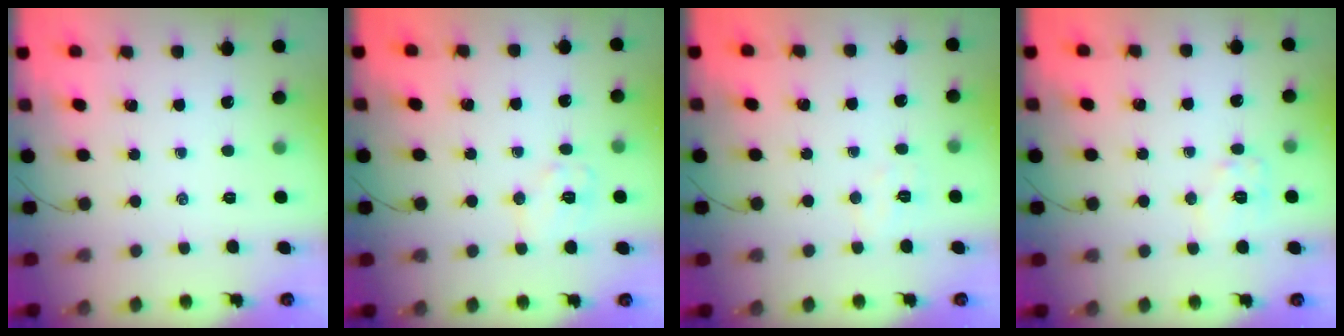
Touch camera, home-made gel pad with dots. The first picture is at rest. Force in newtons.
{"total": 7.6, "press": 7.5, "slide": 1.0}
{"total": 4.3, "press": 4.2, "slide": 0.9}
{"total": 8.1, "press": 8.0, "slide": 0.5}